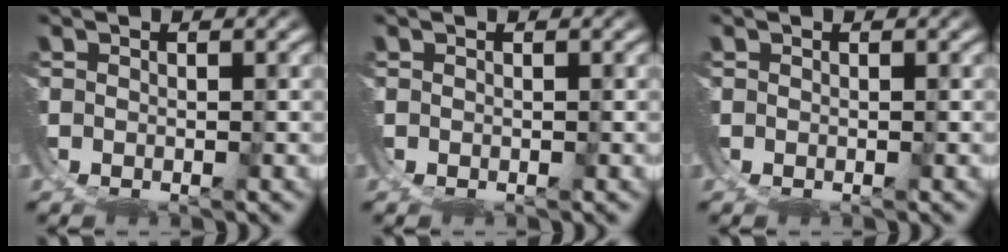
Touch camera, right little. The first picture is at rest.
{"total": 0.0}
{"total": 0.0}